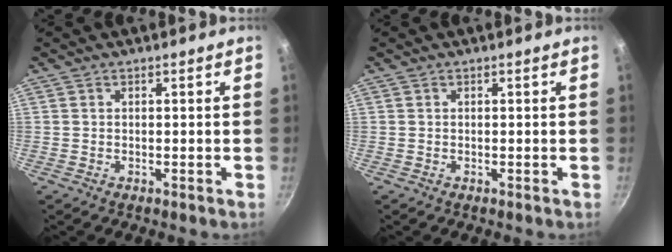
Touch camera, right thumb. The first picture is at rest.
{"total": 0.0}